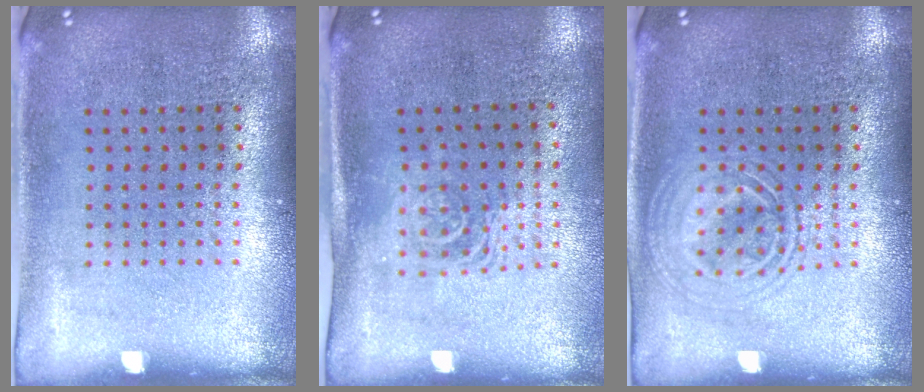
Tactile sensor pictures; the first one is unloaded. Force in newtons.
{"total": 1.7, "press": 1.3, "slide": 1.1}
{"total": 2.6, "press": 2.6, "slide": 0.3}